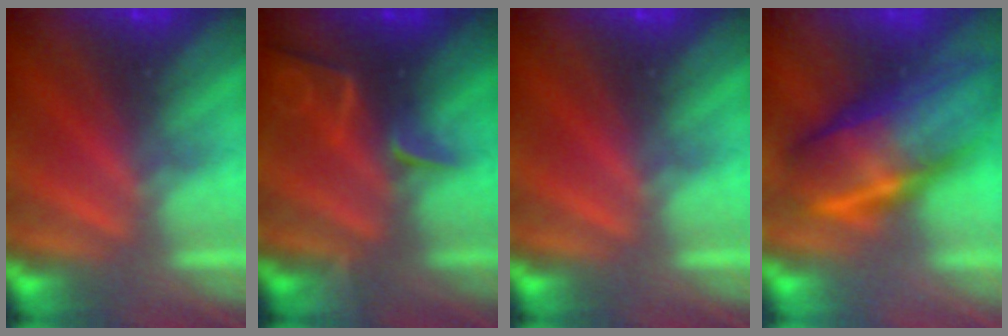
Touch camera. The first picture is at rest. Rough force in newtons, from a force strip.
{"total": 2.0}
{"total": 0.0}
{"total": 7.8}